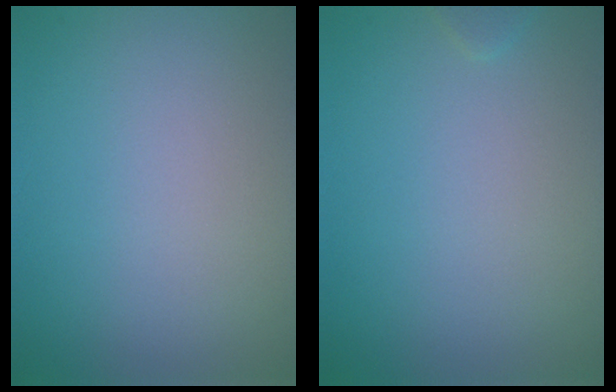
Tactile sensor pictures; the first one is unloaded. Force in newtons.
{"total": 0.5, "press": 0.5, "slide": 0.1}